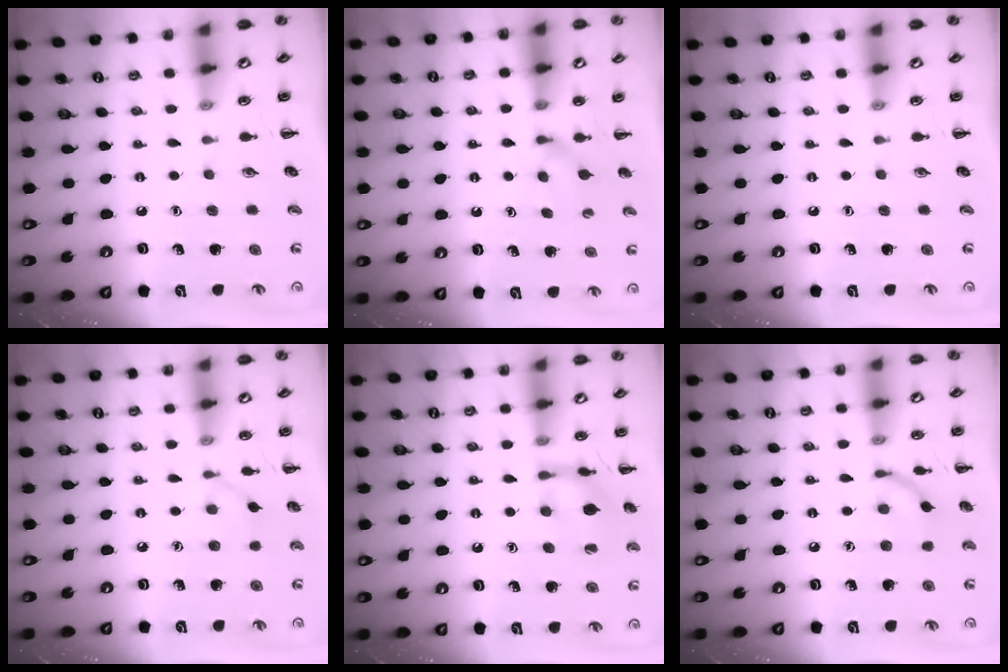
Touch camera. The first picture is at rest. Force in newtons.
{"total": 3.1, "press": 2.8, "slide": 1.2}
{"total": 0.0}
{"total": 3.8, "press": 3.5, "slide": 1.5}
{"total": 12.1, "press": 12.1, "slide": 0.5}
{"total": 8.3, "press": 8.2, "slide": 0.3}